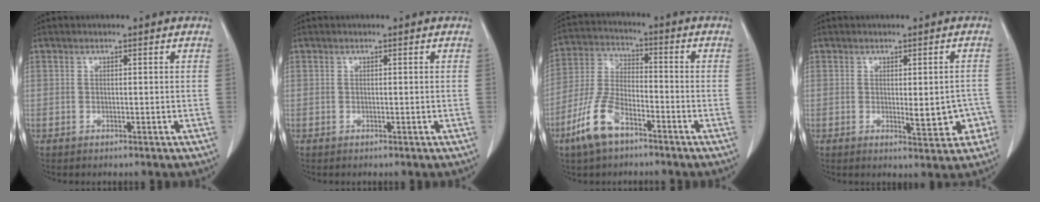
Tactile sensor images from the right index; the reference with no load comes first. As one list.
[{"total": 0.0}, {"total": 9.7, "force": [-5.9, 4.0, 6.6], "torque": [-0.157, -0.001, -0.118]}, {"total": 5.4, "force": [-1.2, 1.9, 4.9], "torque": [-0.054, -0.004, -0.010]}]